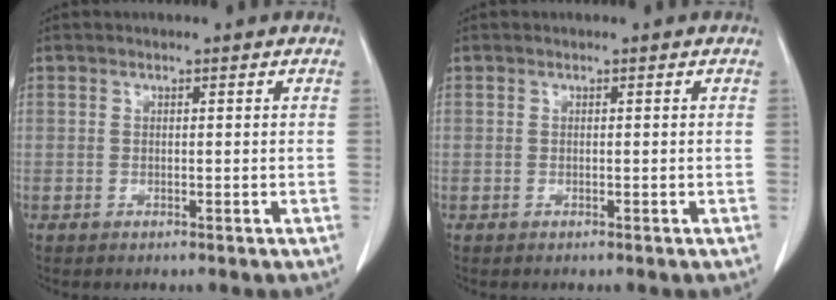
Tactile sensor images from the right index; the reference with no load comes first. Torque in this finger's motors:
{"motor_torque": [0.00, 0.00, 0.00, 0.00]}